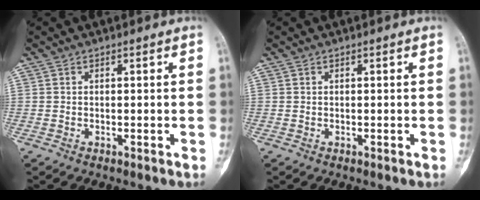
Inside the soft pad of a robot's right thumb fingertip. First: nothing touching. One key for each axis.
{"total": 0.0}